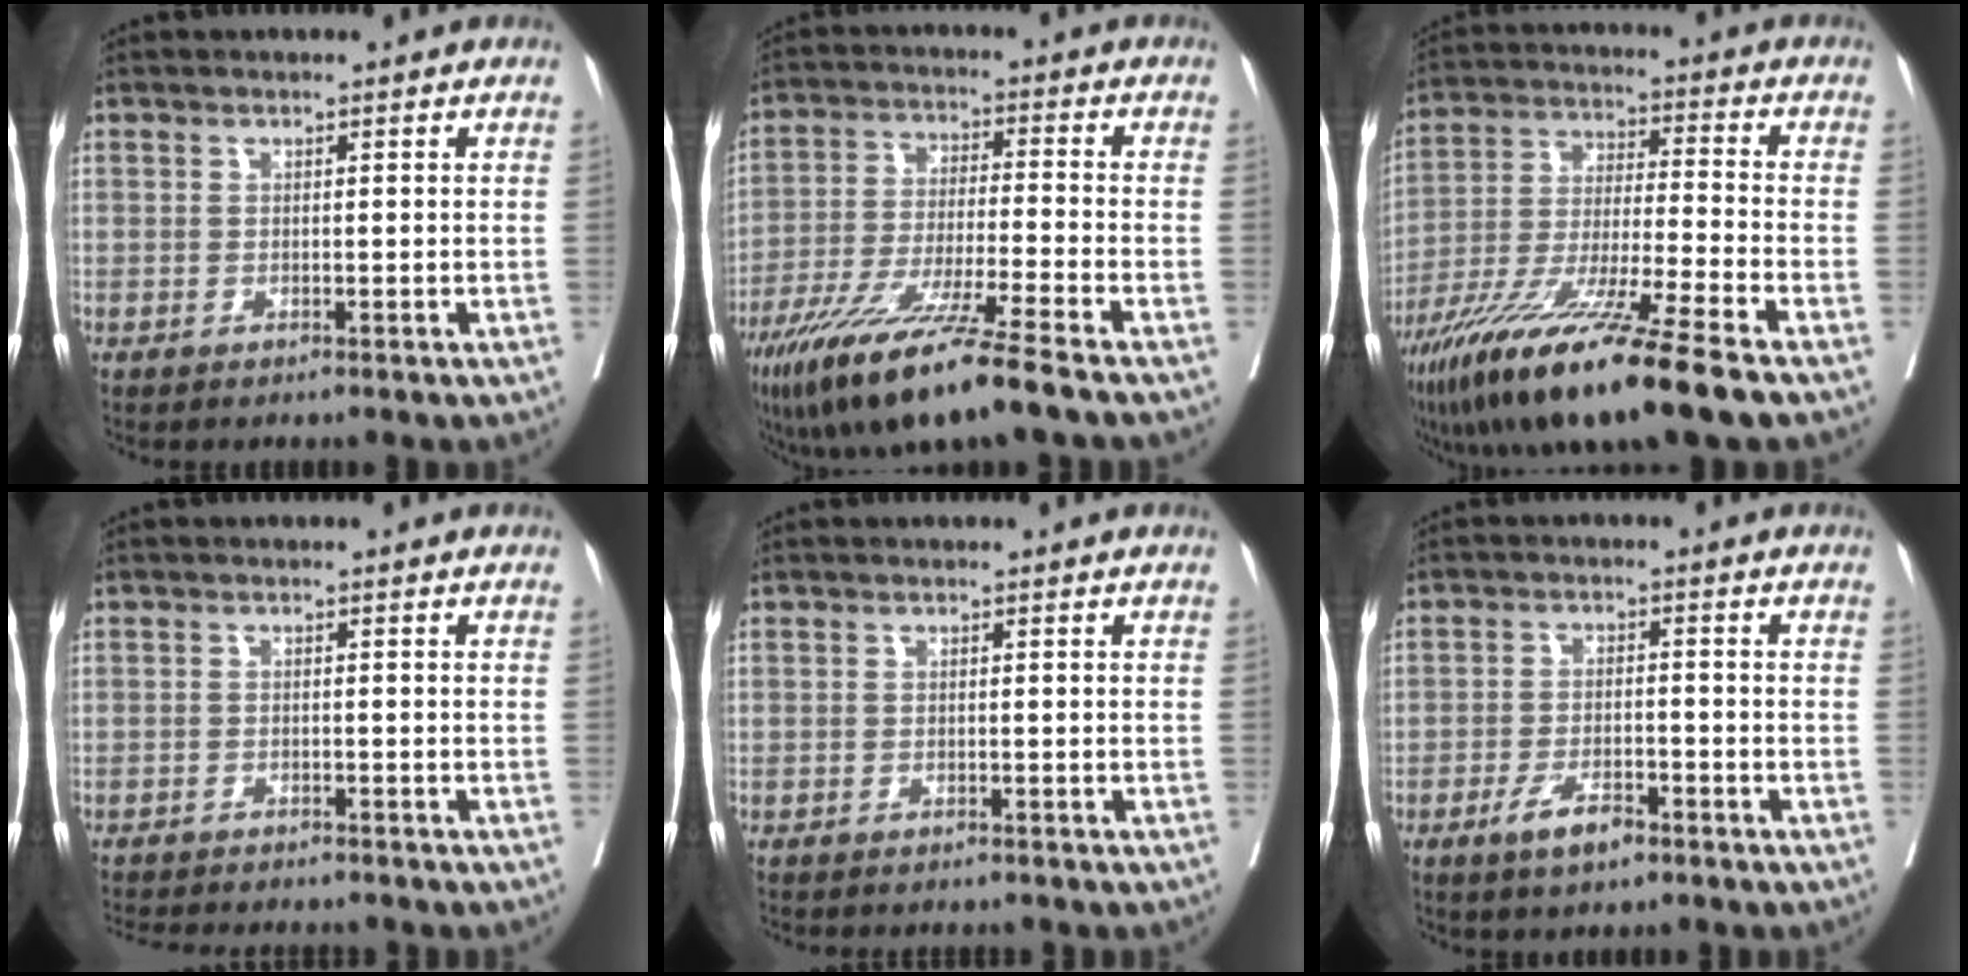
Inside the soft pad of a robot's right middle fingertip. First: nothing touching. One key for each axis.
{"total": 14.2, "fx": -9.8, "fy": -0.8, "fz": 10.3, "tx": -0.199, "ty": -0.048, "tz": -0.175}
{"total": 18.2, "fx": -12.2, "fy": -0.2, "fz": 13.5, "tx": -0.253, "ty": -0.052, "tz": -0.220}
{"total": 10.1, "fx": -9.5, "fy": 1.5, "fz": 3.3, "tx": -0.049, "ty": -0.008, "tz": -0.128}
{"total": 5.0, "fx": -4.6, "fy": 1.2, "fz": 1.6, "tx": -0.017, "ty": -0.004, "tz": -0.060}
{"total": 4.6, "fx": -3.0, "fy": 1.5, "fz": 3.1, "tx": -0.062, "ty": 0.000, "tz": -0.050}